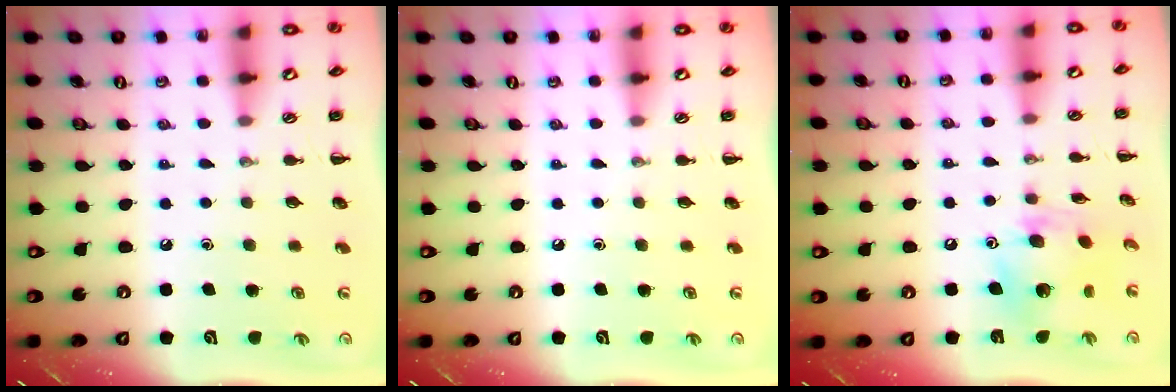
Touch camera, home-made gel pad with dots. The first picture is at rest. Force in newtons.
{"total": 0.0}
{"total": 10.4, "press": 10.4, "slide": 0.5}